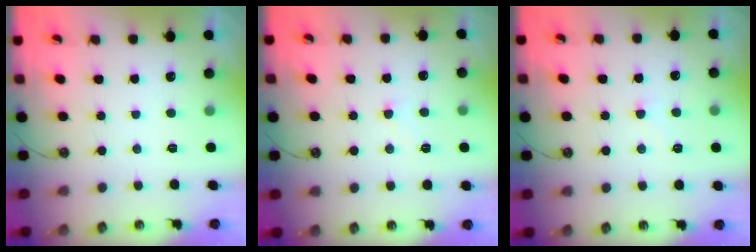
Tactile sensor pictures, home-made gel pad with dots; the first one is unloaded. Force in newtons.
{"total": 2.4, "press": 2.4, "slide": 0.4}
{"total": 2.6, "press": 2.5, "slide": 0.6}